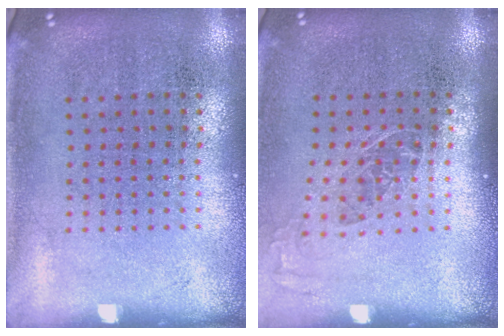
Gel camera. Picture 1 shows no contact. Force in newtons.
{"total": 1.1, "press": 1.0, "slide": 0.5}